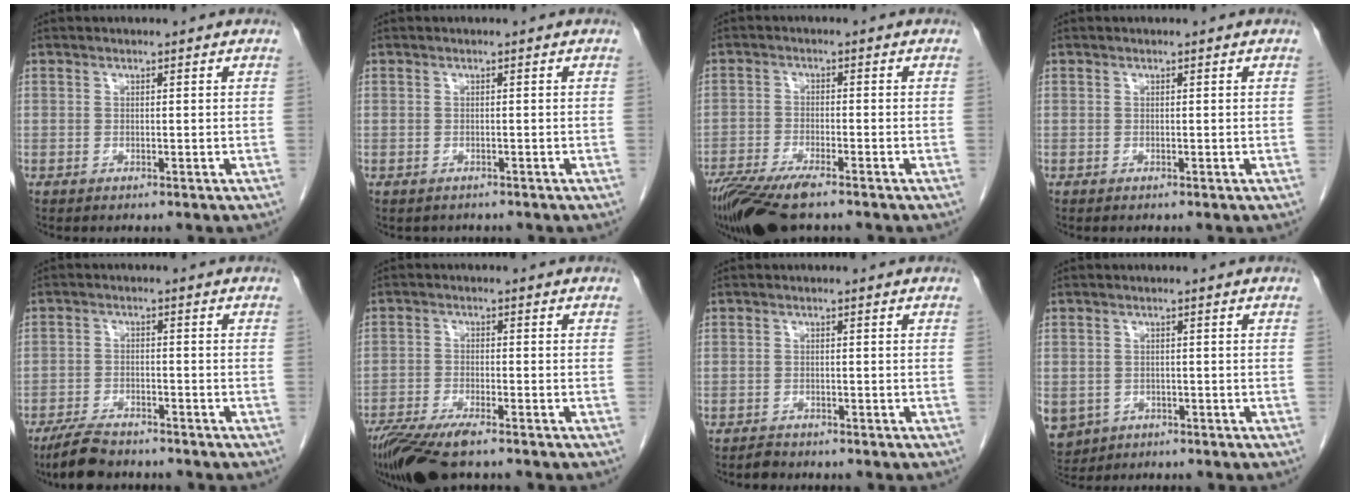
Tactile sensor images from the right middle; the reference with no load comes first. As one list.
[{"total": 1.4, "force": [-1.1, 0.7, 0.1], "torque": [-0.012, -0.002, -0.015]}, {"total": 10.0, "force": [-7.6, 1.8, 6.3], "torque": [-0.109, -0.022, -0.129]}, {"total": 0.0}, {"total": 6.2, "force": [-5.4, 1.6, 2.8], "torque": [-0.057, -0.014, -0.097]}, {"total": 9.3, "force": [-7.0, 1.7, 5.9], "torque": [-0.102, -0.021, -0.121]}, {"total": 1.1, "force": [-1.1, 0.4, 0.0], "torque": [-0.006, -0.002, -0.020]}, {"total": 8.9, "force": [-3.9, 7.5, 2.9], "torque": [-0.093, -0.002, -0.053]}]